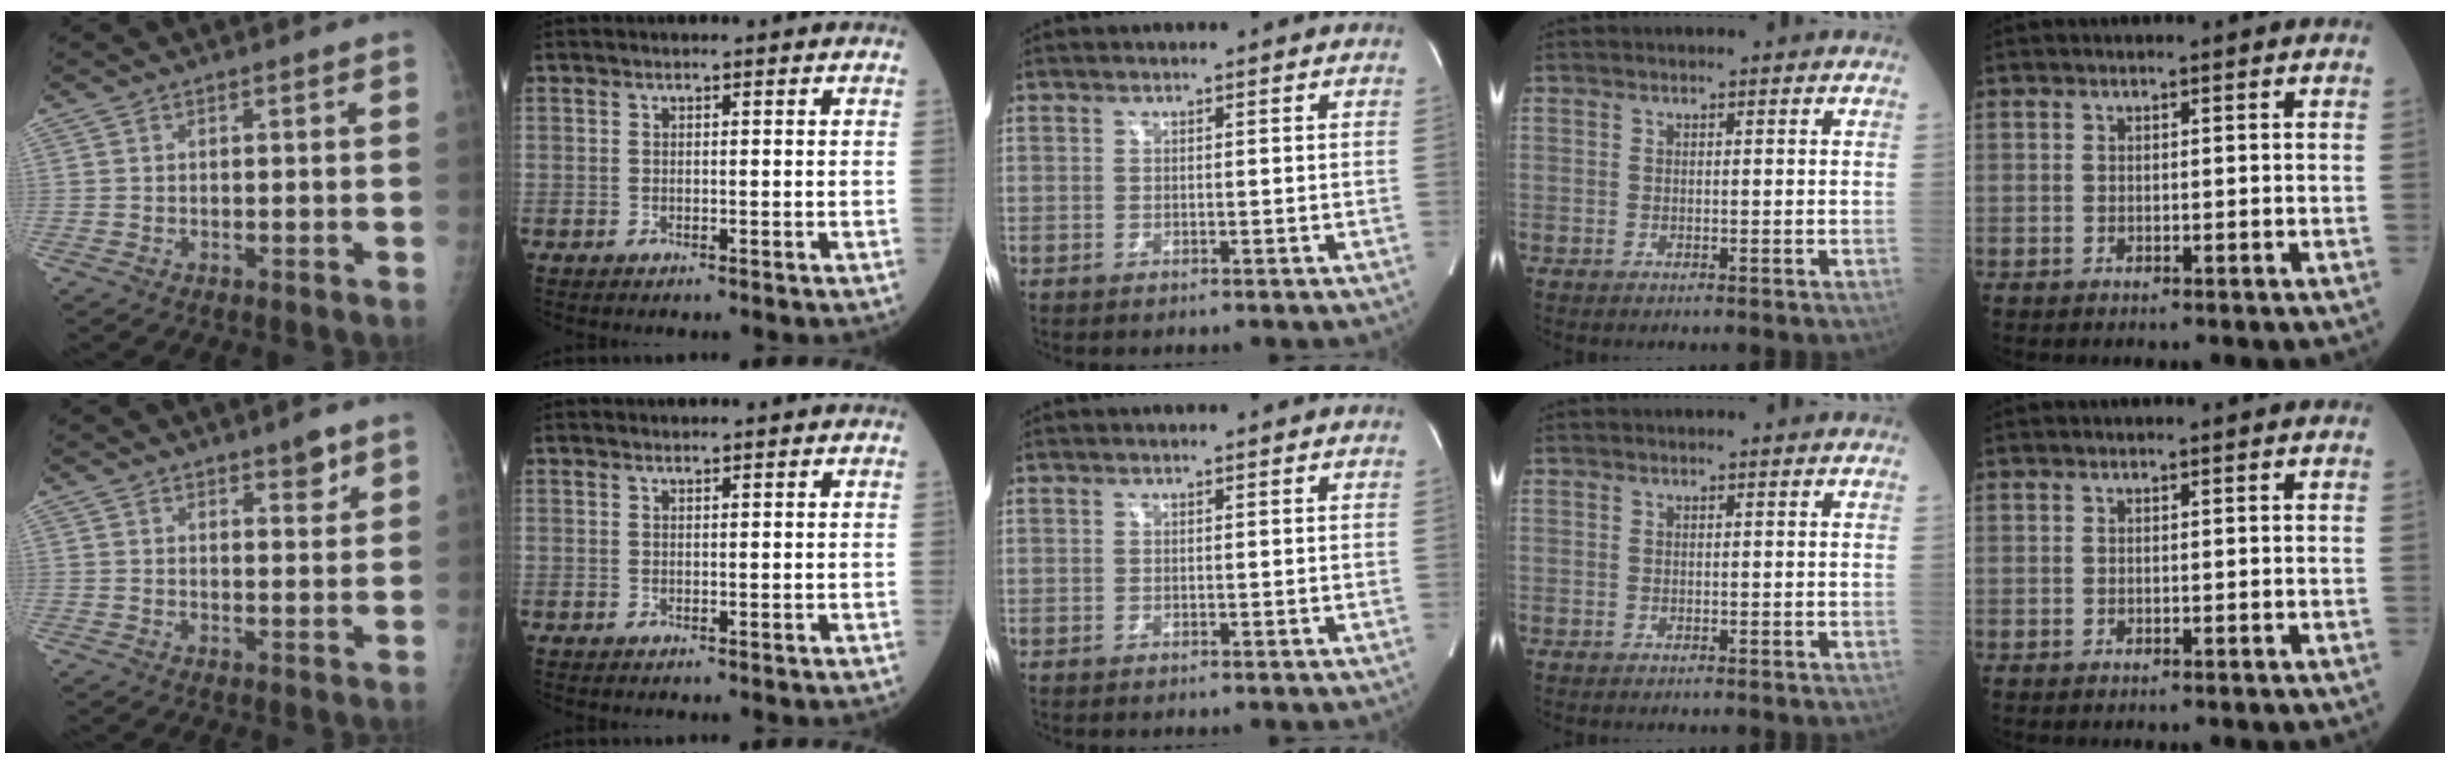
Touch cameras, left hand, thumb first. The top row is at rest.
{"thumb": {"total": 3.8, "force": [2.6, 1.3, 2.4], "torque": [-0.020, -0.017, 0.037]}, "index": {"total": 0.6, "force": [0.6, 0.0, 0.0], "torque": [-0.009, 0.004, 0.013]}}